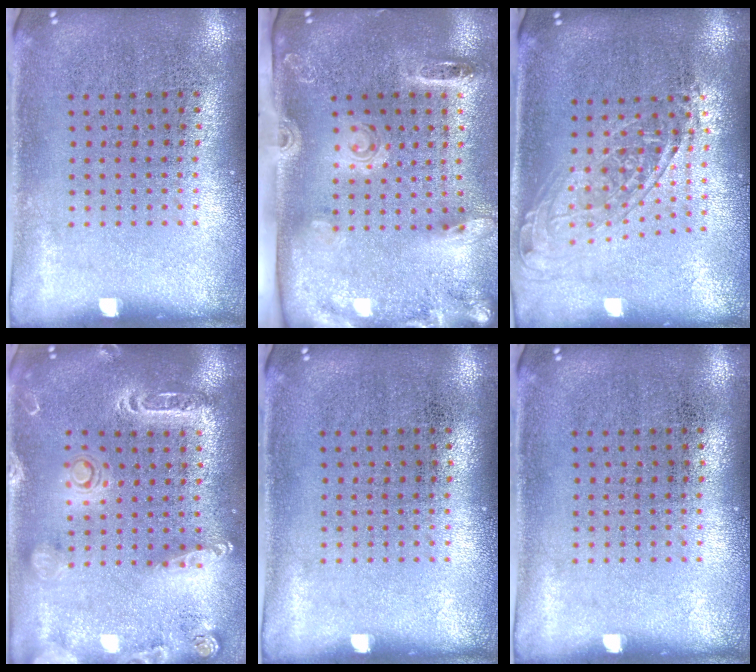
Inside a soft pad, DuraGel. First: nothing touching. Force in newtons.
{"total": 2.7, "press": 1.9, "slide": 2.0}
{"total": 1.6, "press": 1.2, "slide": 1.0}
{"total": 2.1, "press": 1.9, "slide": 0.8}
{"total": 0.0}
{"total": 0.0}